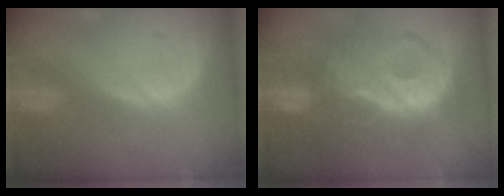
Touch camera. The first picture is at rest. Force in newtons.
{"total": 10.1, "press": 10.1, "slide": 0.3}